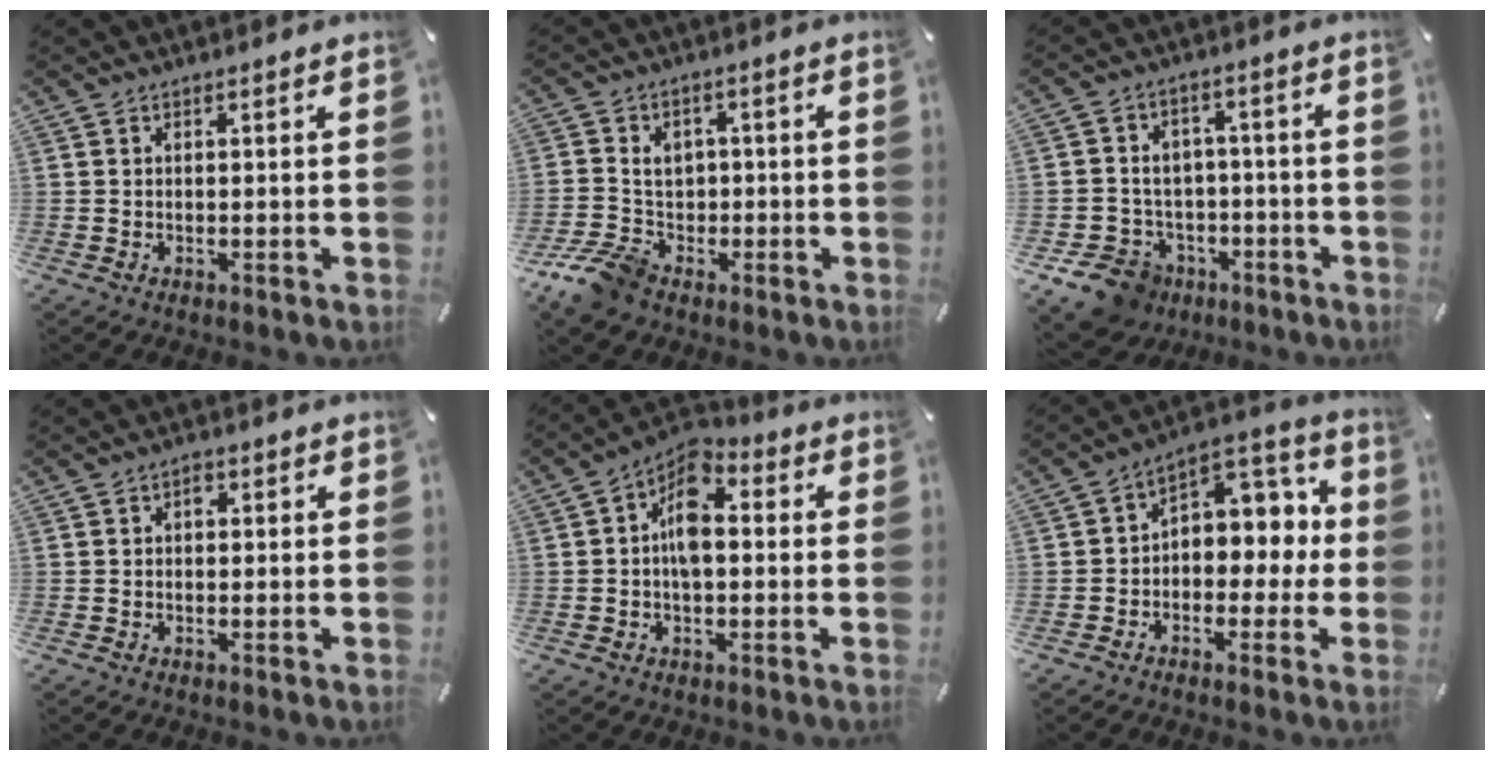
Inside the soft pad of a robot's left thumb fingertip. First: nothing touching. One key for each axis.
{"total": 9.5, "fx": -3.5, "fy": 7.8, "fz": 4.1, "tx": -0.088, "ty": 0.023, "tz": -0.062}
{"total": 11.4, "fx": -6.1, "fy": 9.0, "fz": 3.2, "tx": -0.066, "ty": 0.046, "tz": -0.102}
{"total": 1.5, "fx": 0.1, "fy": 1.1, "fz": 1.1, "tx": -0.013, "ty": 0.005, "tz": -0.001}
{"total": 8.8, "fx": 0.3, "fy": 5.6, "fz": 6.8, "tx": -0.112, "ty": -0.005, "tz": 0.002}
{"total": 7.7, "fx": 0.6, "fy": 6.7, "fz": 3.8, "tx": -0.047, "ty": -0.007, "tz": 0.011}